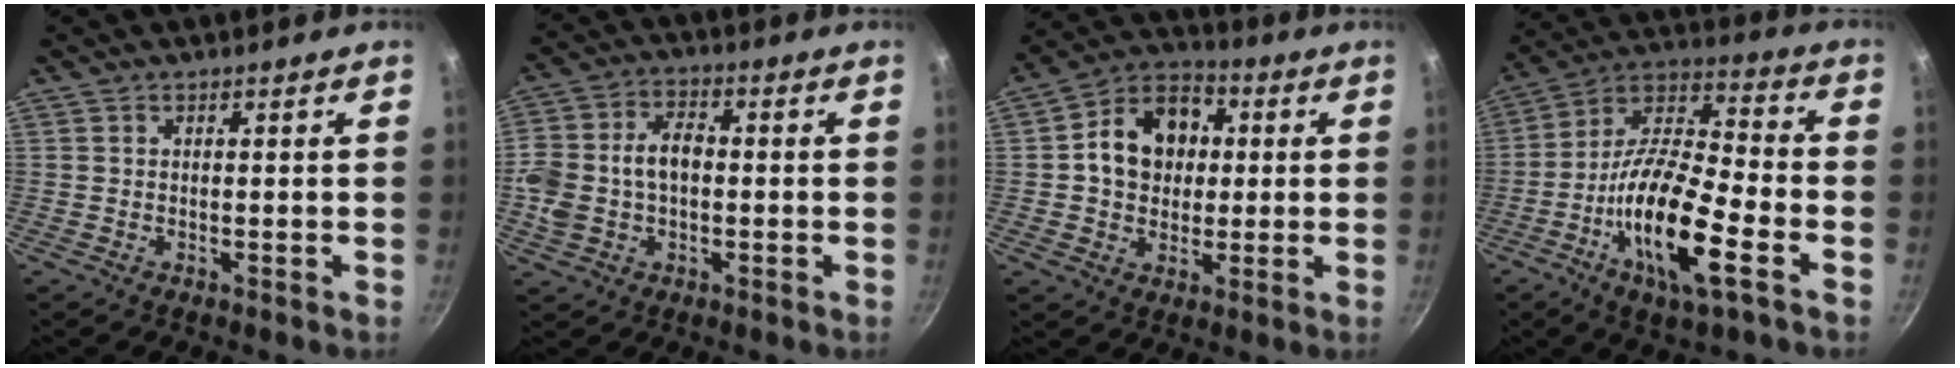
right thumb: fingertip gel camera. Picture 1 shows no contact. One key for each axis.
{"total": 11.5, "fx": -0.6, "fy": 7.8, "fz": 8.4, "tx": -0.149, "ty": 0.030, "tz": -0.017}
{"total": 13.3, "fx": 1.5, "fy": 10.6, "fz": 7.9, "tx": -0.100, "ty": 0.021, "tz": 0.010}
{"total": 19.3, "fx": -7.1, "fy": 5.8, "fz": 17.0, "tx": -0.306, "ty": 0.034, "tz": -0.145}